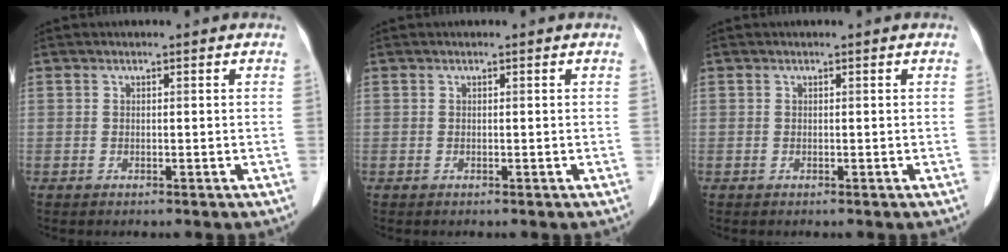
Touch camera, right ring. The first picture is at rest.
{"total": 0.0}
{"total": 0.0}